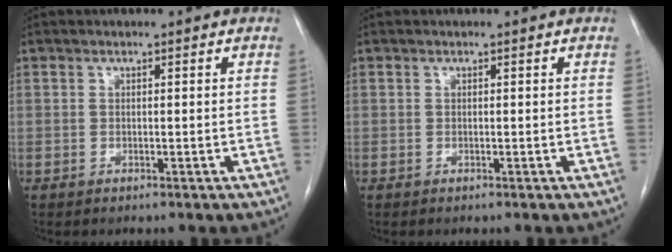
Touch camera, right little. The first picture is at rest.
{"total": 0.0}